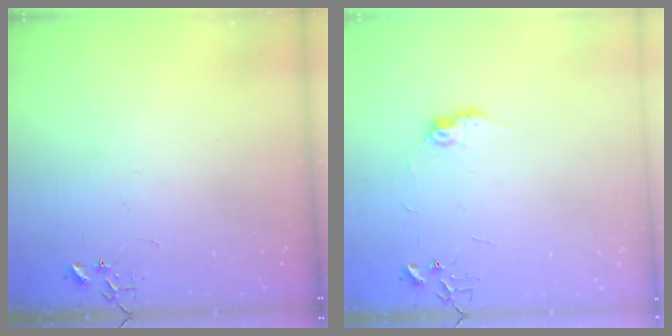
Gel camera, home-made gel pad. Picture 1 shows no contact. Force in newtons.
{"total": 7.2, "press": 7.2, "slide": 0.3}